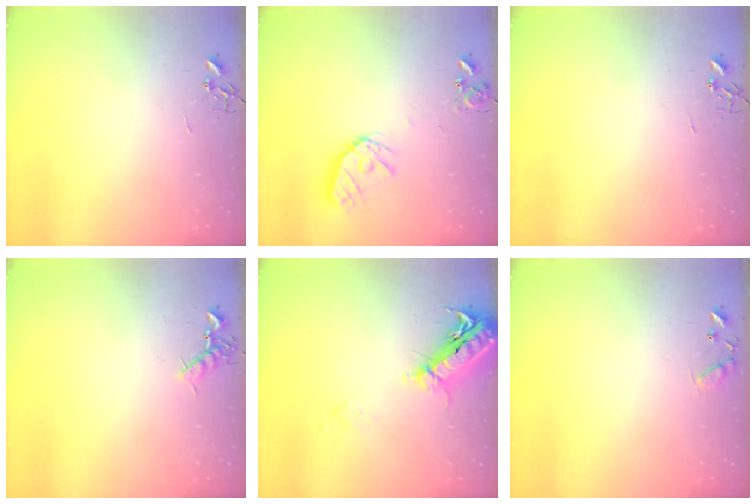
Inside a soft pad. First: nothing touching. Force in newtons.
{"total": 14.1, "press": 14.0, "slide": 1.7}
{"total": 0.0}
{"total": 7.8, "press": 7.8, "slide": 0.8}
{"total": 17.6, "press": 17.3, "slide": 3.5}
{"total": 7.7, "press": 7.7, "slide": 0.5}